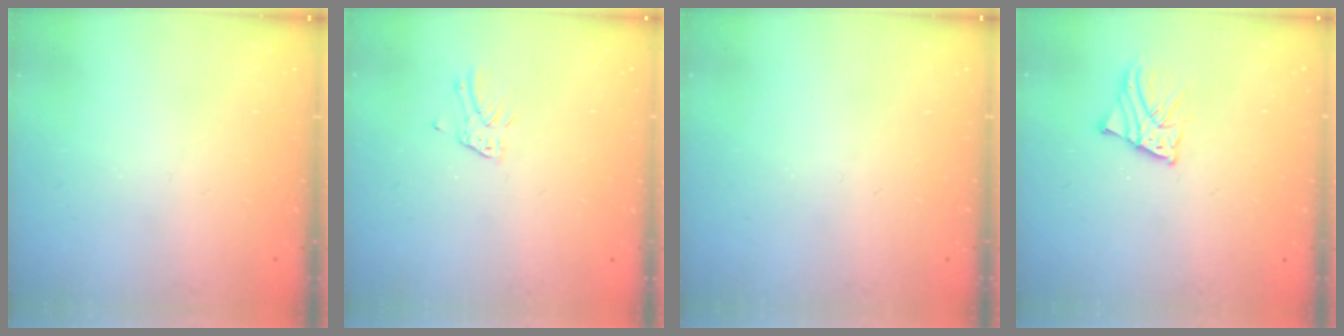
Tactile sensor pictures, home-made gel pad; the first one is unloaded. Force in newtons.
{"total": 2.8, "press": 2.8, "slide": 0.1}
{"total": 0.0}
{"total": 2.9, "press": 2.9, "slide": 0.2}